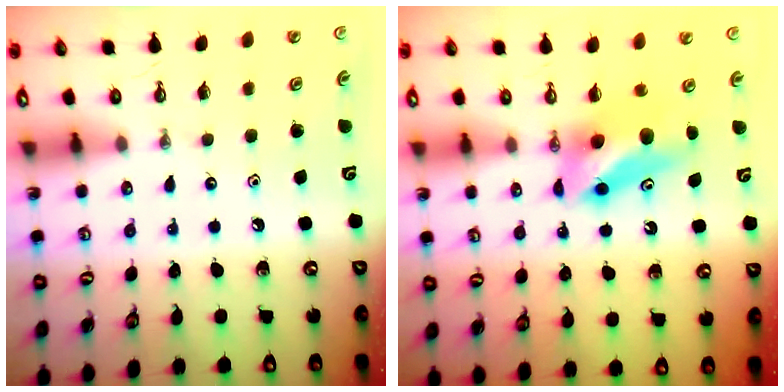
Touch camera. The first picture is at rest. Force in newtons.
{"total": 7.1, "press": 7.0, "slide": 1.5}